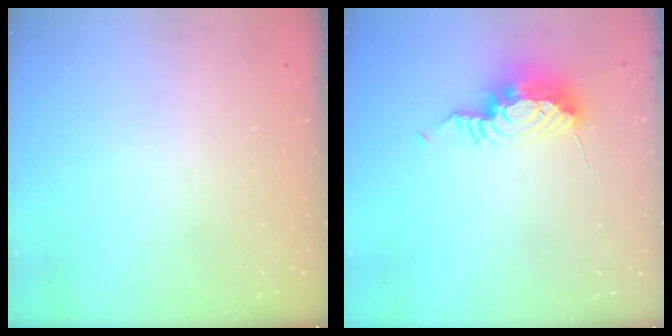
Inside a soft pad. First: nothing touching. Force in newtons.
{"total": 10.6, "press": 10.3, "slide": 2.3}